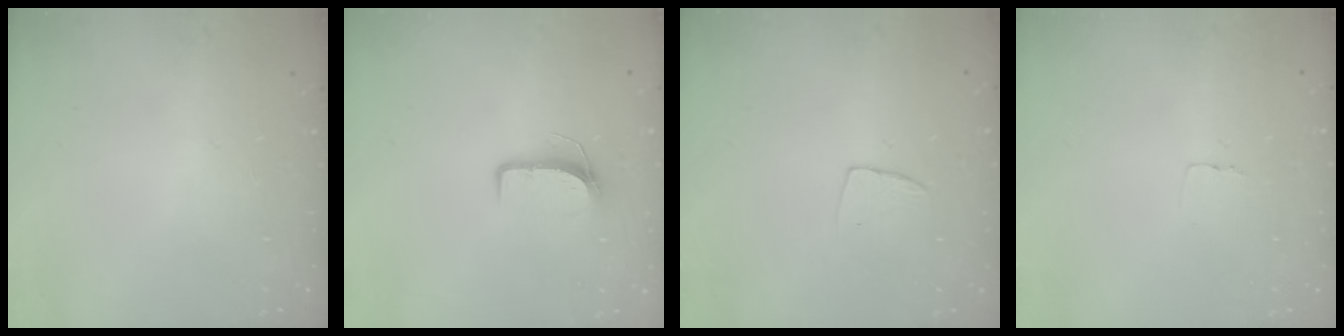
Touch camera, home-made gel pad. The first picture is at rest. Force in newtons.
{"total": 7.0, "press": 7.0, "slide": 0.6}
{"total": 4.9, "press": 4.8, "slide": 0.4}
{"total": 2.6, "press": 2.6, "slide": 0.1}